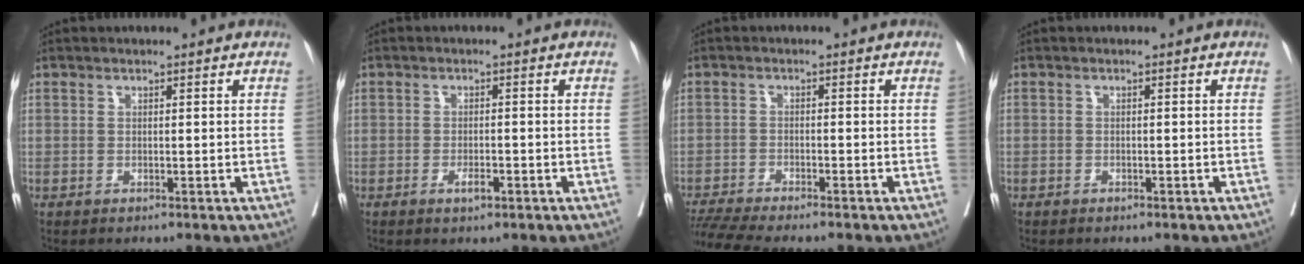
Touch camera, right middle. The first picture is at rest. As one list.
[{"total": 2.1, "force": [-1.1, 0.6, 1.7], "torque": [-0.026, 0.001, -0.018]}, {"total": 8.5, "force": [-7.5, 0.0, 4.0], "torque": [-0.060, -0.013, -0.123]}, {"total": 0.9, "force": [-0.6, 0.7, 0.0], "torque": [-0.005, 0.006, -0.010]}]